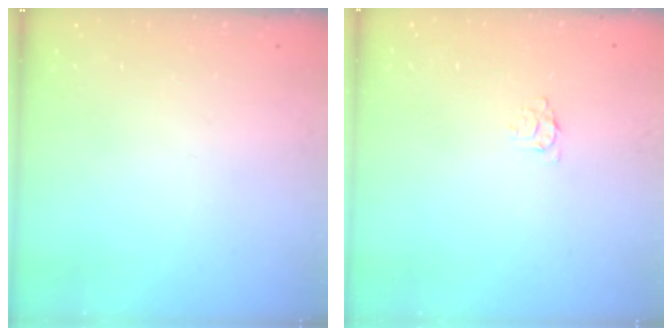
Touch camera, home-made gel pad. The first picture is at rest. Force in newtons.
{"total": 3.6, "press": 3.5, "slide": 0.4}